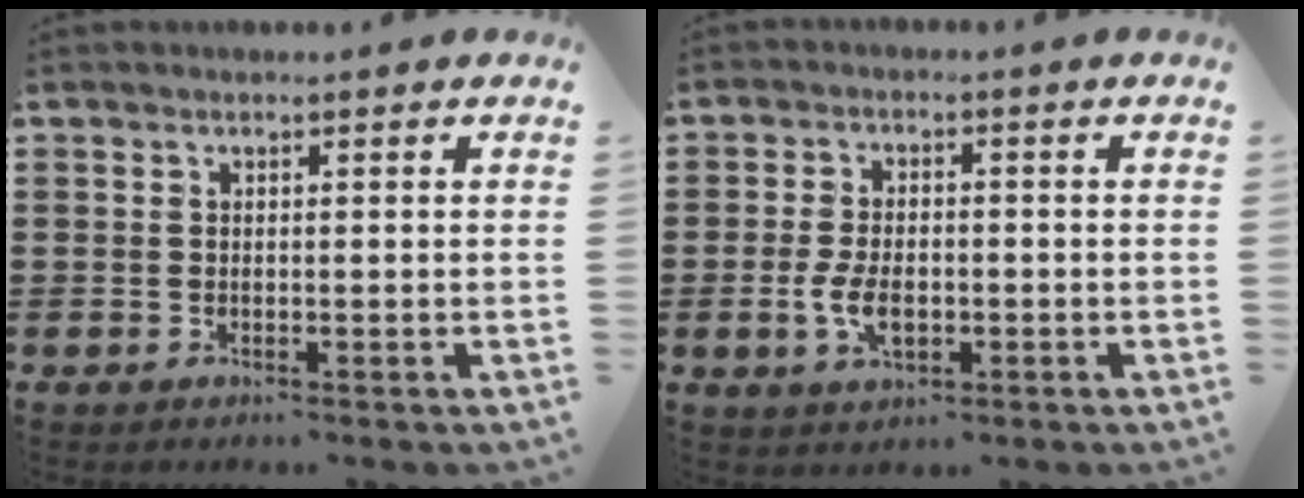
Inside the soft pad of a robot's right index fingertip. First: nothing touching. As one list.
[{"total": 5.1, "force": [-1.2, 2.6, 4.2], "torque": [-0.095, -0.006, -0.024]}]